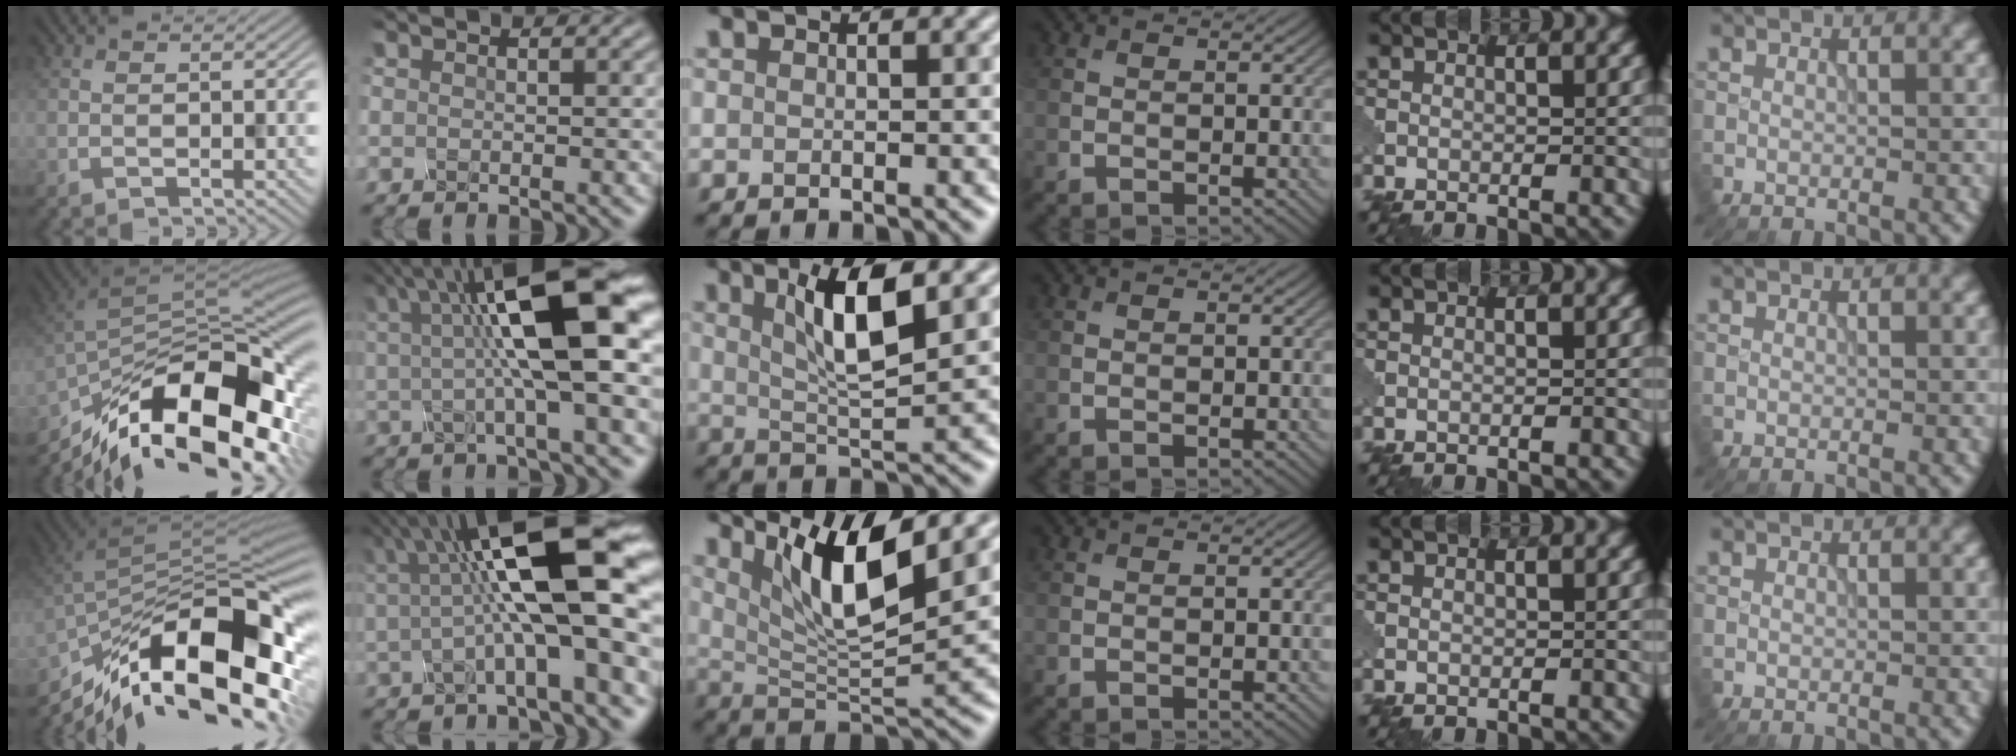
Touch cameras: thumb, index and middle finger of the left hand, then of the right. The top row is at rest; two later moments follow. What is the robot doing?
{"motion": "assemble", "object": "glue stick"}